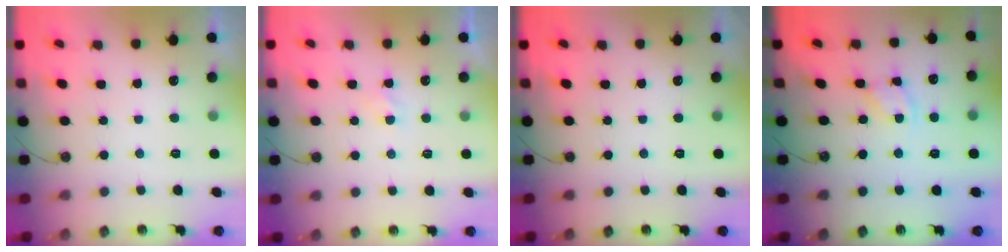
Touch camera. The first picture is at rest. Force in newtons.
{"total": 2.1, "press": 2.1, "slide": 0.4}
{"total": 0.0}
{"total": 2.7, "press": 2.7, "slide": 0.1}